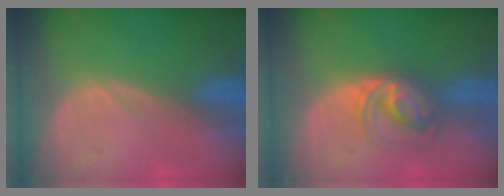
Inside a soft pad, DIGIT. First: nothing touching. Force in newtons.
{"total": 6.0, "press": 5.6, "slide": 2.2}